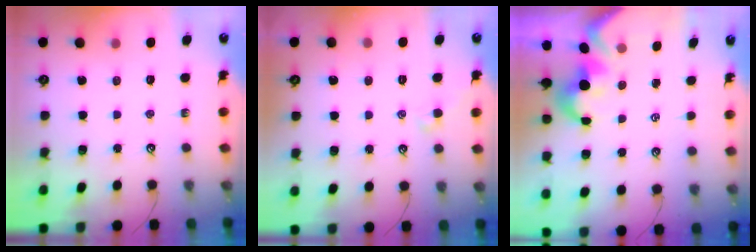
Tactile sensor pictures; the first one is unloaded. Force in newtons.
{"total": 0.8, "press": 0.6, "slide": 0.6}
{"total": 1.6, "press": 1.3, "slide": 1.0}